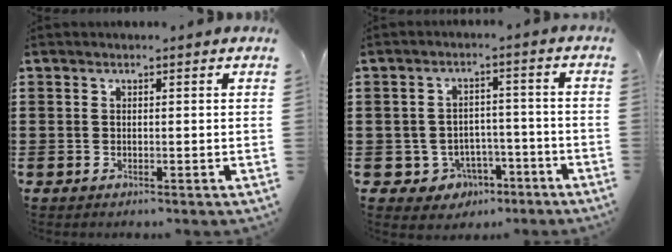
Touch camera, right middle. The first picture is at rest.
{"total": 3.9, "force": [-2.6, 2.9, 0.9], "torque": [-0.027, 0.010, -0.051]}